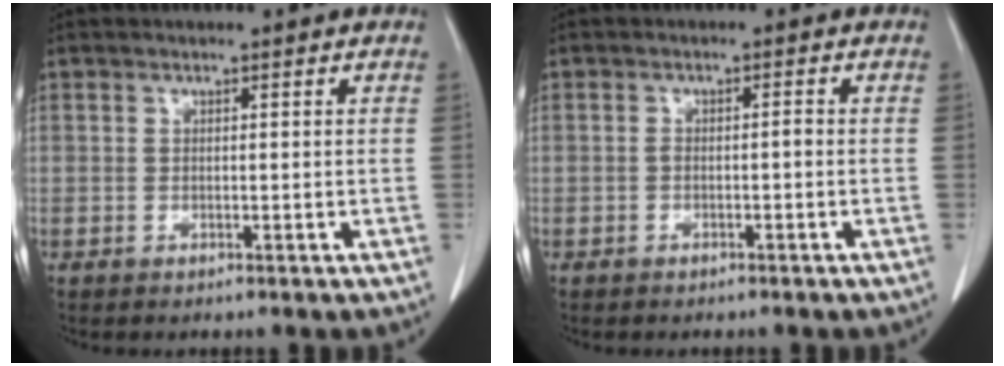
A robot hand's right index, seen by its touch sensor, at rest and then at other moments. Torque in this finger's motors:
{"motor_torque": [0.33, -0.27, 0.16, 0.02]}